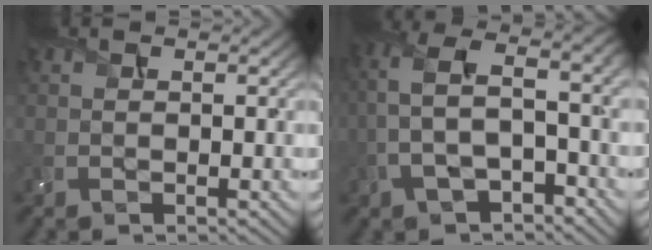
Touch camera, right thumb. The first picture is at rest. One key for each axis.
{"total": 9.5, "fx": -1.1, "fy": 4.7, "fz": 8.2, "tx": -0.203, "ty": 0.009, "tz": -0.027}